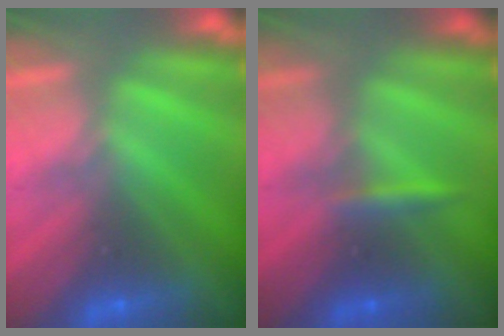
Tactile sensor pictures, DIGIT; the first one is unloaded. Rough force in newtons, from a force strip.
{"total": 2.4}